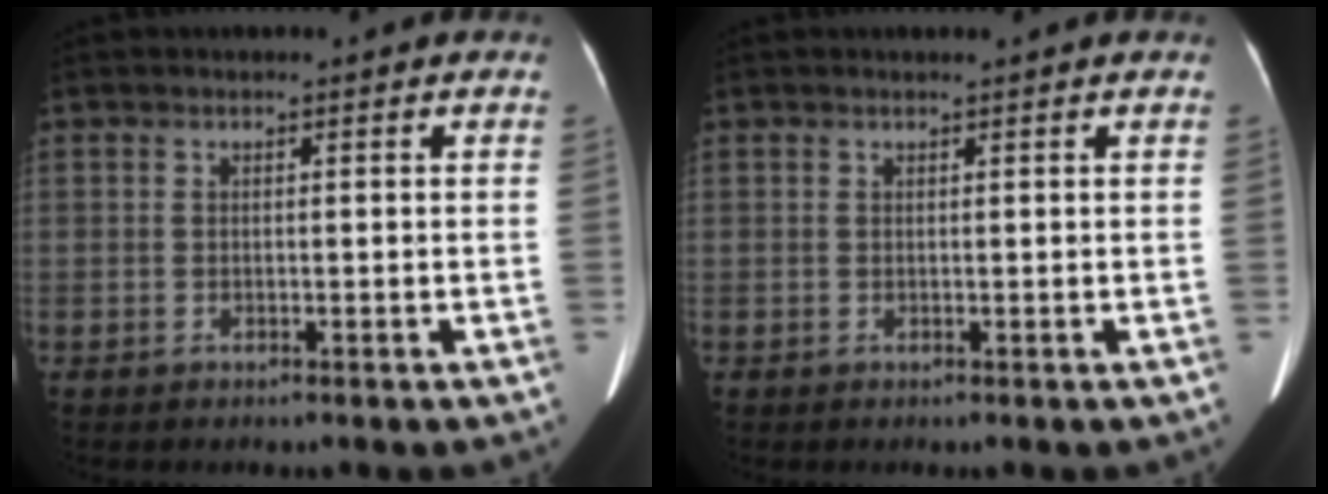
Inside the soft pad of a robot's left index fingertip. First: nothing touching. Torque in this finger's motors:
{"motor_torque": [0.05, -0.13, -0.02, 0.02]}